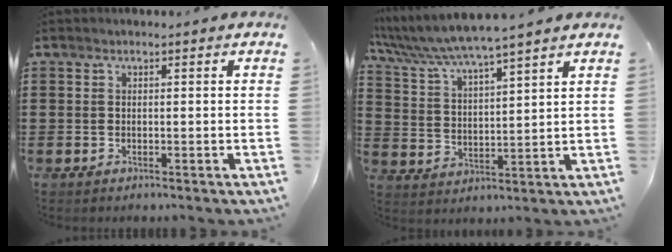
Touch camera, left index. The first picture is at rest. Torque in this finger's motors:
{"motor_torque": [2.14, 0.00, 0.50, 0.12]}